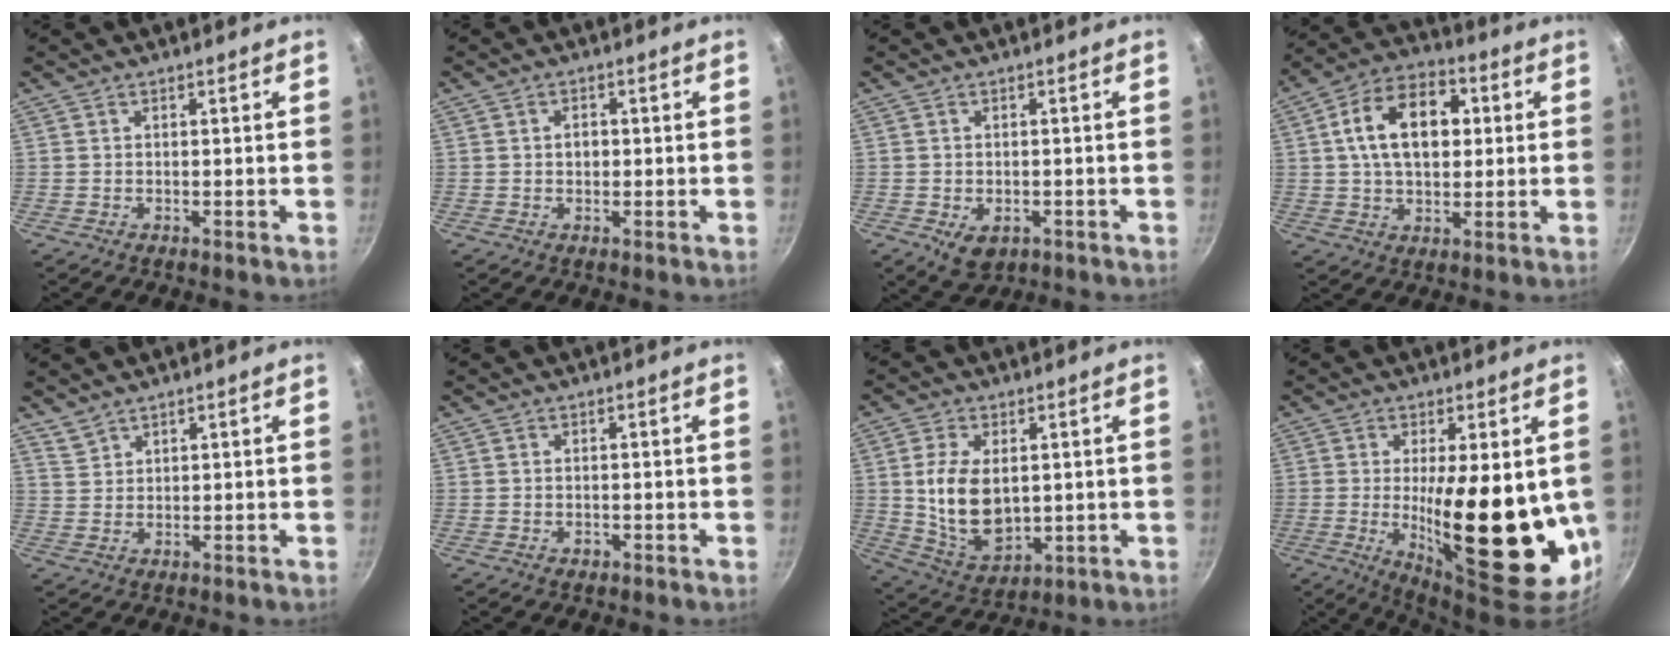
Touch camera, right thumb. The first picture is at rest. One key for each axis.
{"total": 2.3, "fx": 0.2, "fy": 1.7, "fz": 1.5, "tx": -0.015, "ty": 0.005, "tz": 0.001}
{"total": 4.9, "fx": -1.5, "fy": 3.4, "fz": 3.1, "tx": -0.039, "ty": -0.002, "tz": -0.011}
{"total": 15.8, "fx": 2.9, "fy": 10.3, "fz": 11.7, "tx": -0.165, "ty": 0.021, "tz": 0.033}
{"total": 2.4, "fx": 2.1, "fy": 1.0, "fz": 0.3, "tx": 0.001, "ty": 0.001, "tz": 0.048}
{"total": 1.2, "fx": -0.4, "fy": 0.8, "fz": 0.7, "tx": -0.010, "ty": 0.002, "tz": -0.007}
{"total": 13.0, "fx": 1.5, "fy": 8.1, "fz": 10.1, "tx": -0.170, "ty": -0.019, "tz": 0.046}
{"total": 21.2, "fx": -0.7, "fy": 7.2, "fz": 19.9, "tx": -0.276, "ty": -0.030, "tz": 0.000}